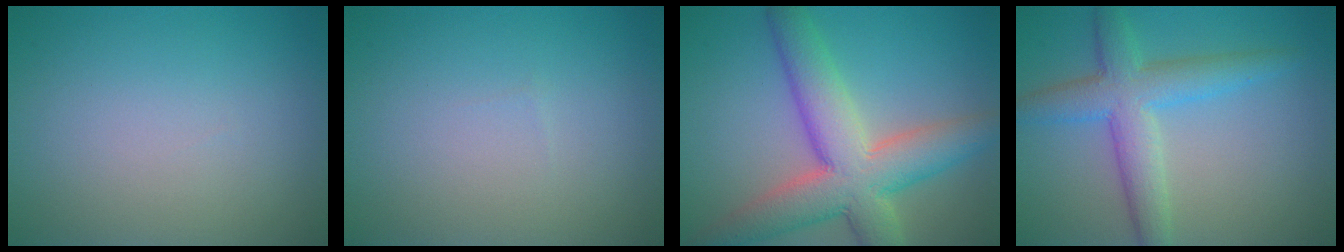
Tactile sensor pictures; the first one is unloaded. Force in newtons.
{"total": 0.0}
{"total": 8.9, "press": 8.8, "slide": 0.6}
{"total": 5.3, "press": 5.3, "slide": 0.1}